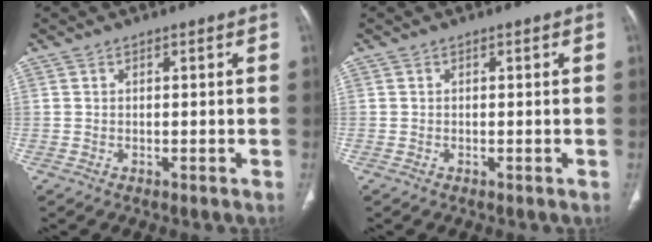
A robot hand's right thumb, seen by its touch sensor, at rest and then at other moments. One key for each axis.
{"total": 0.0}